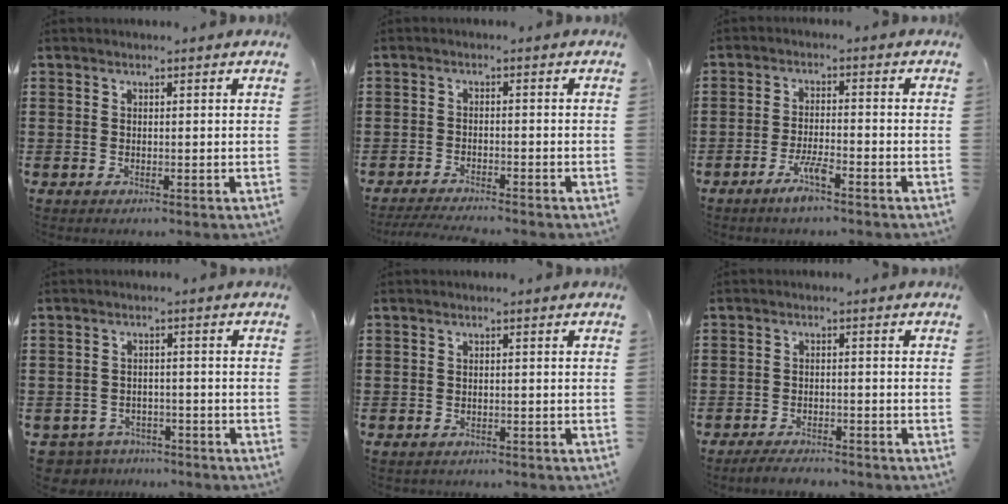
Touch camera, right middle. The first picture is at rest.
{"total": 2.6, "force": [-2.6, 0.0, 0.6], "torque": [-0.018, -0.002, -0.054]}
{"total": 4.1, "force": [-2.8, 0.5, 3.0], "torque": [-0.064, 0.000, -0.055]}
{"total": 3.0, "force": [-2.9, 0.7, -0.2], "torque": [-0.015, -0.003, -0.067]}
{"total": 0.6, "force": [-0.6, 0.1, 0.0], "torque": [-0.003, -0.001, -0.013]}
{"total": 2.7, "force": [-2.7, 0.3, 0.2], "torque": [-0.009, 0.001, -0.056]}